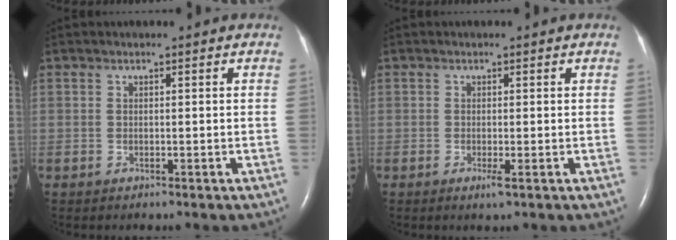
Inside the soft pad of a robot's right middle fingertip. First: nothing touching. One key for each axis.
{"total": 1.2, "fx": -0.5, "fy": -0.1, "fz": 1.1, "tx": -0.019, "ty": -0.004, "tz": -0.008}